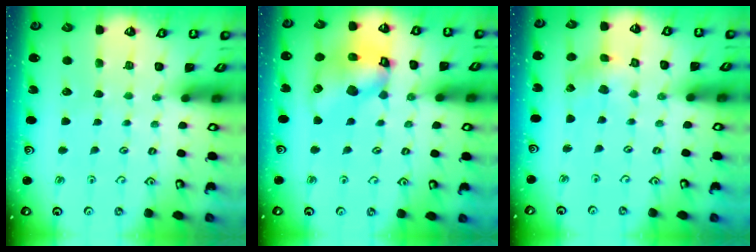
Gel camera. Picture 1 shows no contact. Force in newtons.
{"total": 14.4, "press": 14.2, "slide": 2.0}
{"total": 1.4, "press": 1.4, "slide": 0.2}